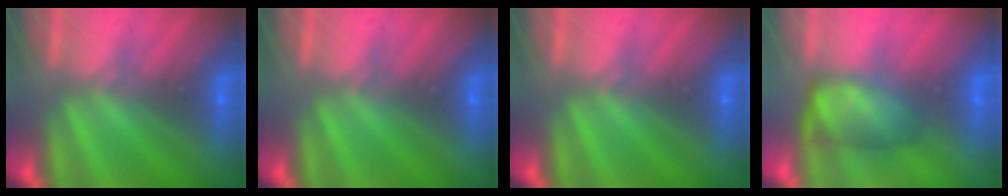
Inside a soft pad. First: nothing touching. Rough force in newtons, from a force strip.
{"total": 0.0}
{"total": 0.0}
{"total": 4.4}